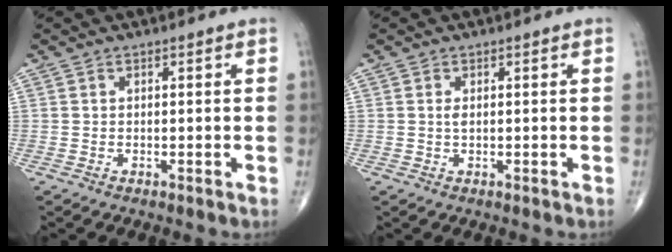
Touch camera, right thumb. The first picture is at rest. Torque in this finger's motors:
{"motor_torque": [0.00, 0.32, 0.13, 0.05, 0.00]}